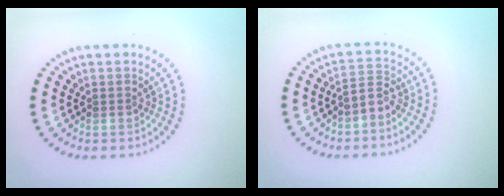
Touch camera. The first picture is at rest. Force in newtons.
{"total": 2.0, "press": 1.4, "slide": 1.5}